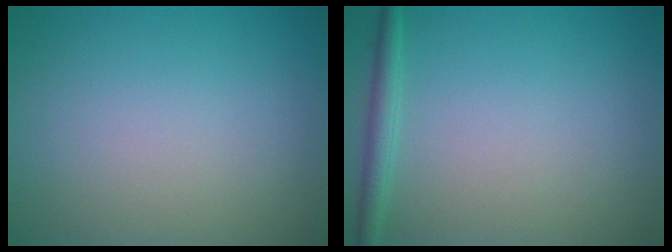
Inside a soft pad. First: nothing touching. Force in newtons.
{"total": 1.7, "press": 1.7, "slide": 0.1}